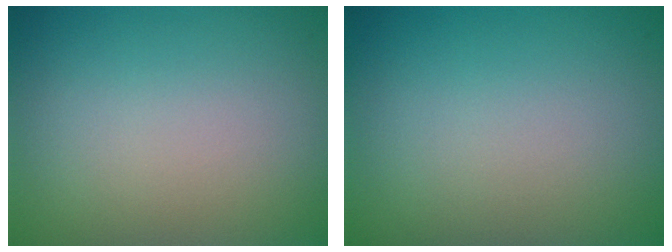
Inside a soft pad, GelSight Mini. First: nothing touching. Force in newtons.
{"total": 0.0}